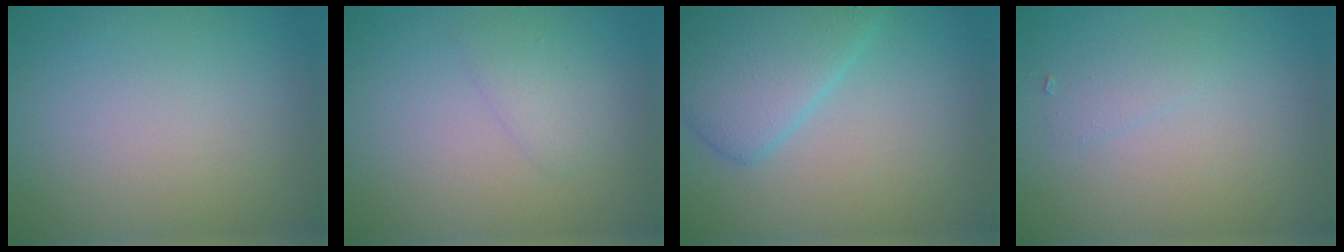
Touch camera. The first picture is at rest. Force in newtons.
{"total": 1.6, "press": 1.6, "slide": 0.1}
{"total": 5.1, "press": 5.1, "slide": 0.2}
{"total": 0.8, "press": 0.8, "slide": 0.0}